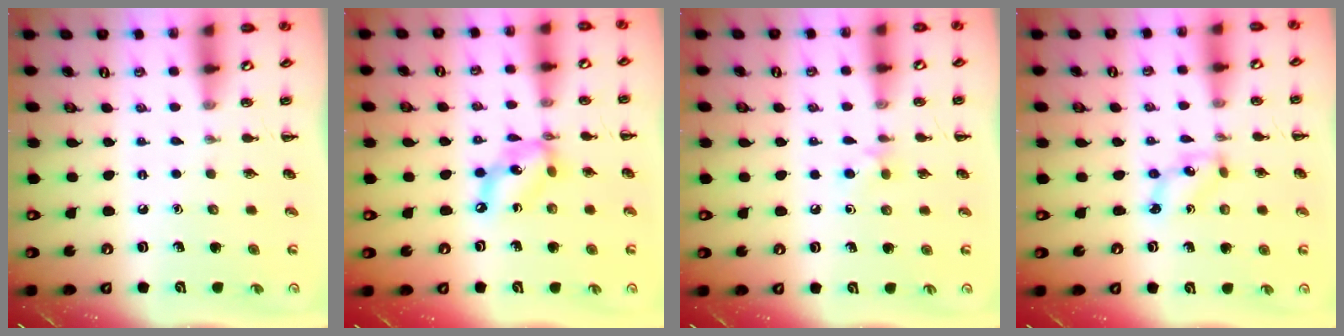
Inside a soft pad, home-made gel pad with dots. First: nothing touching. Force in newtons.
{"total": 9.2, "press": 8.9, "slide": 2.2}
{"total": 3.9, "press": 3.6, "slide": 1.5}
{"total": 2.8, "press": 2.7, "slide": 0.7}